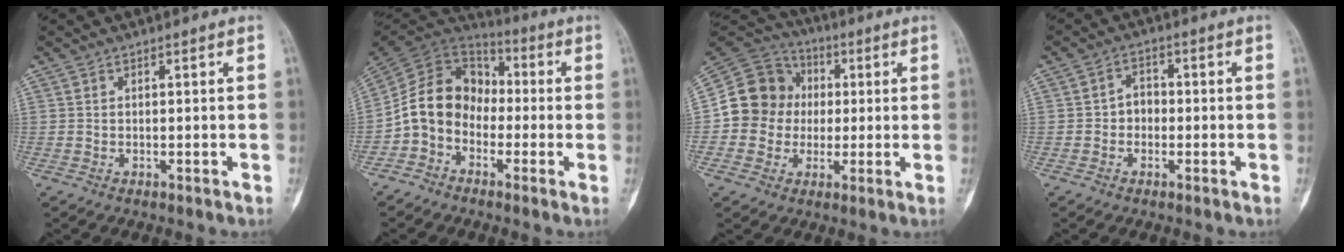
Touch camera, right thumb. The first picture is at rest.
{"total": 12.5, "force": [-2.7, 10.2, 6.7], "torque": [-0.105, 0.061, -0.063]}
{"total": 13.3, "force": [0.2, 12.5, 4.4], "torque": [-0.054, 0.031, 0.001]}
{"total": 3.2, "force": [-0.6, 2.7, 1.7], "torque": [-0.007, 0.015, -0.019]}